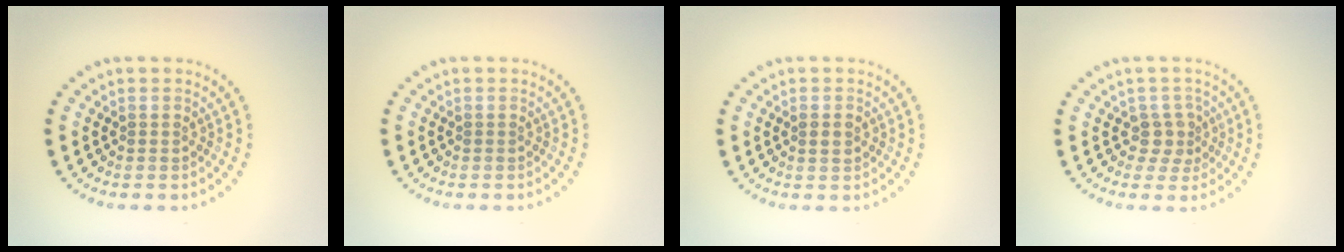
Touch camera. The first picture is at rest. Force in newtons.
{"total": 0.0}
{"total": 1.2, "press": 1.2, "slide": 0.3}
{"total": 2.0, "press": 1.4, "slide": 1.3}